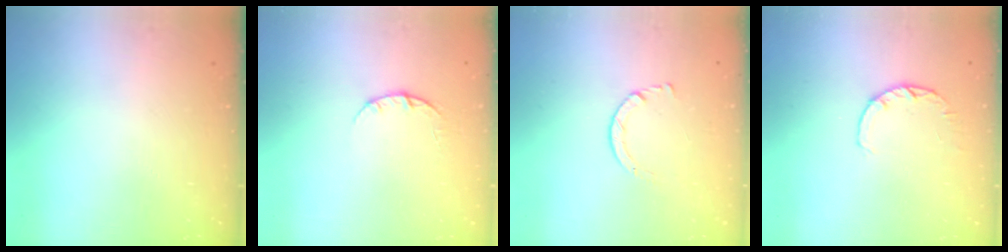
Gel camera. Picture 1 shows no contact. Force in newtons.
{"total": 2.3, "press": 2.3, "slide": 0.3}
{"total": 2.7, "press": 2.7, "slide": 0.3}
{"total": 2.8, "press": 2.7, "slide": 0.5}